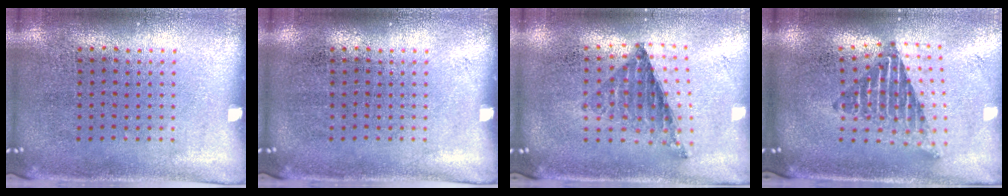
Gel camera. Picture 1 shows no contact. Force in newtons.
{"total": 0.0}
{"total": 0.8, "press": 0.8, "slide": 0.1}
{"total": 2.1, "press": 1.6, "slide": 1.4}